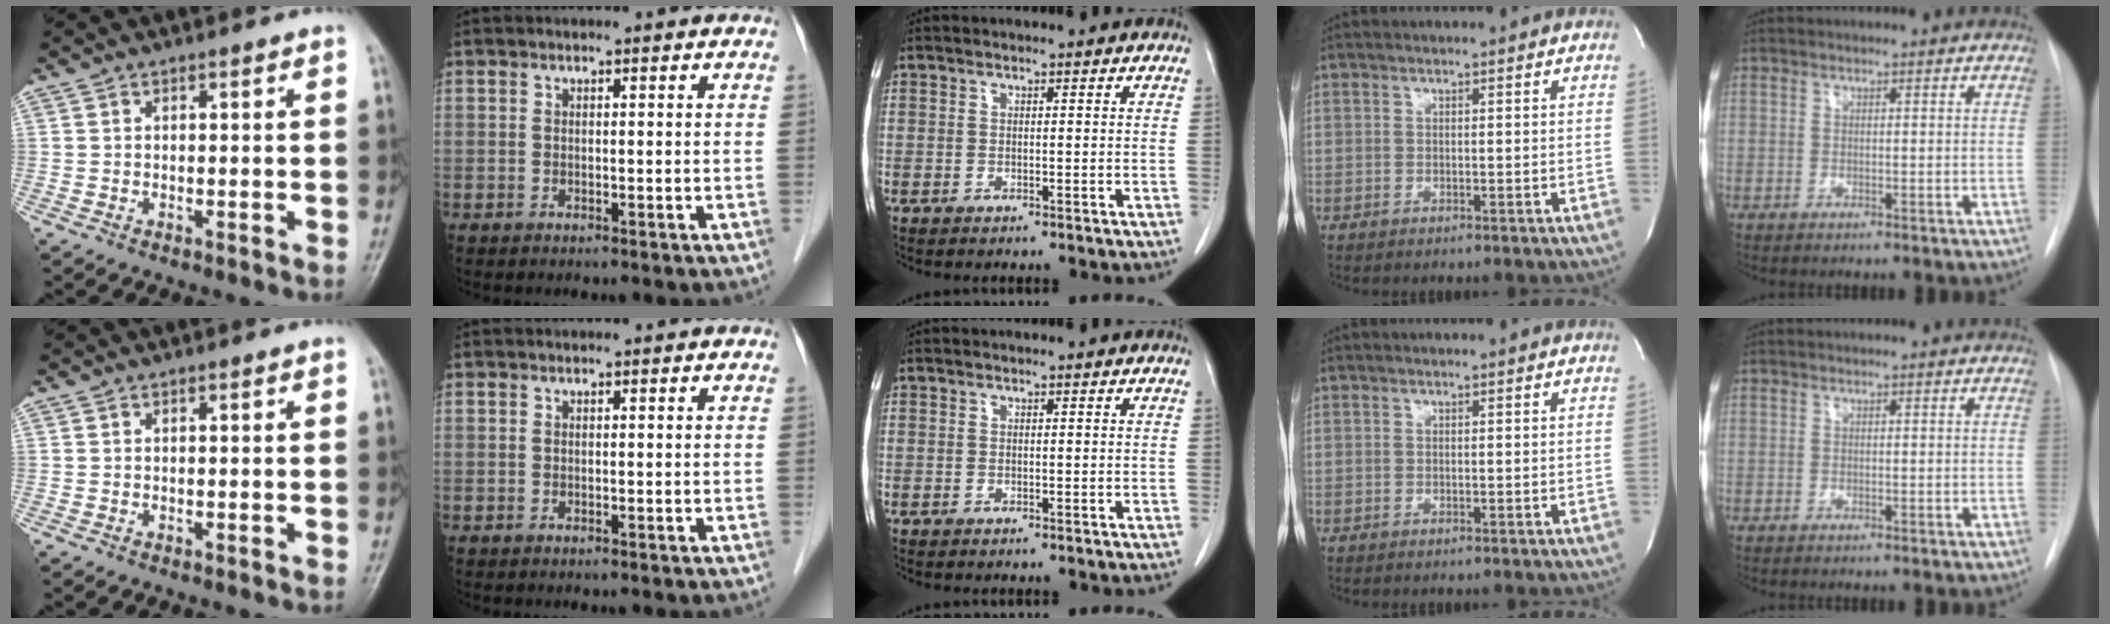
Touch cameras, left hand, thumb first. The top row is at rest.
{}